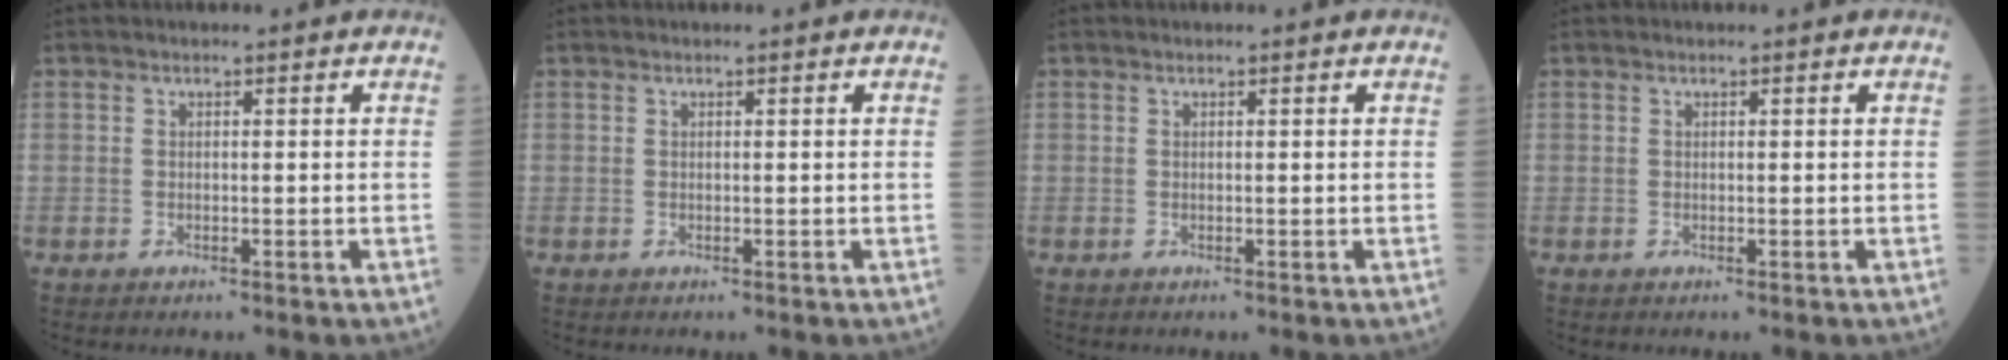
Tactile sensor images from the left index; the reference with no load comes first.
{"total": 0.0}
{"total": 0.0}
{"total": 0.0}